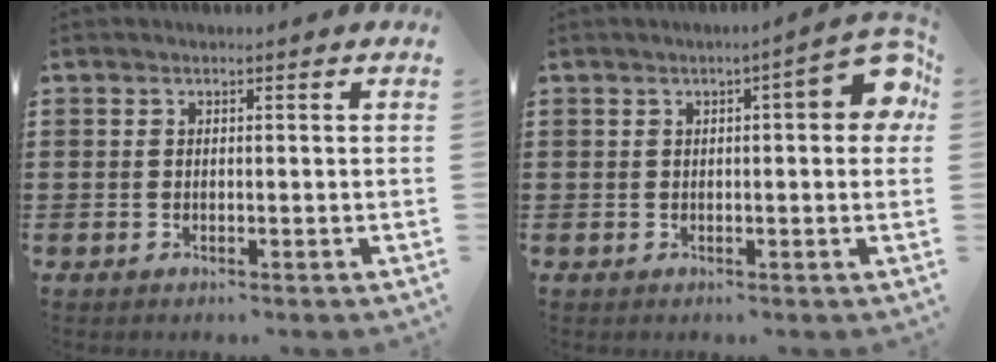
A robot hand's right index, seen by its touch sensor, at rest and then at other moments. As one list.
[{"total": 6.0, "force": [1.1, 1.0, 5.9], "torque": [-0.076, -0.007, 0.012]}]